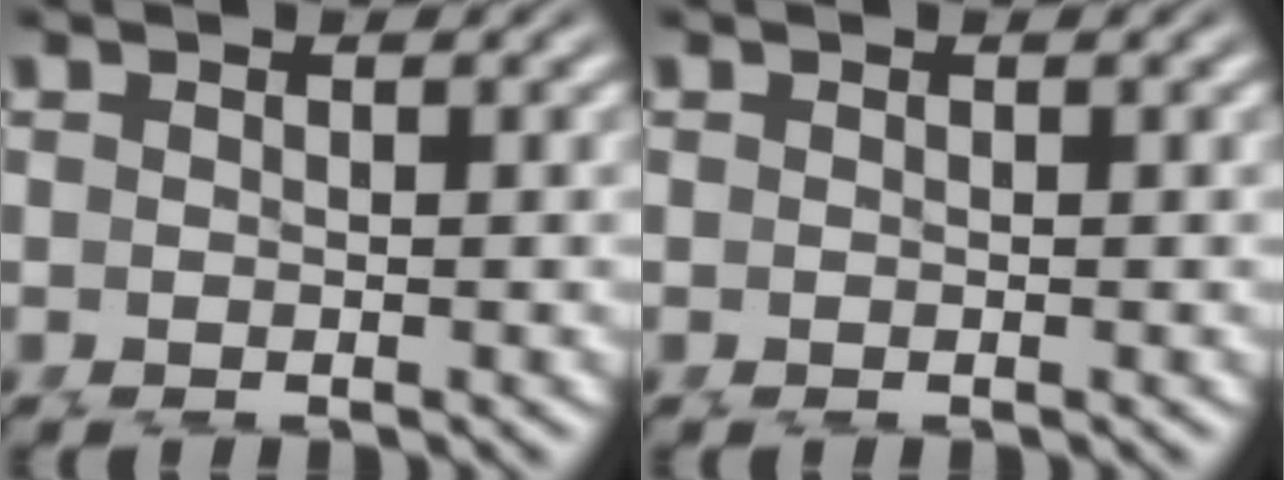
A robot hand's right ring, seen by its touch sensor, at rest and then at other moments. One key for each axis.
{"total": 0.0}